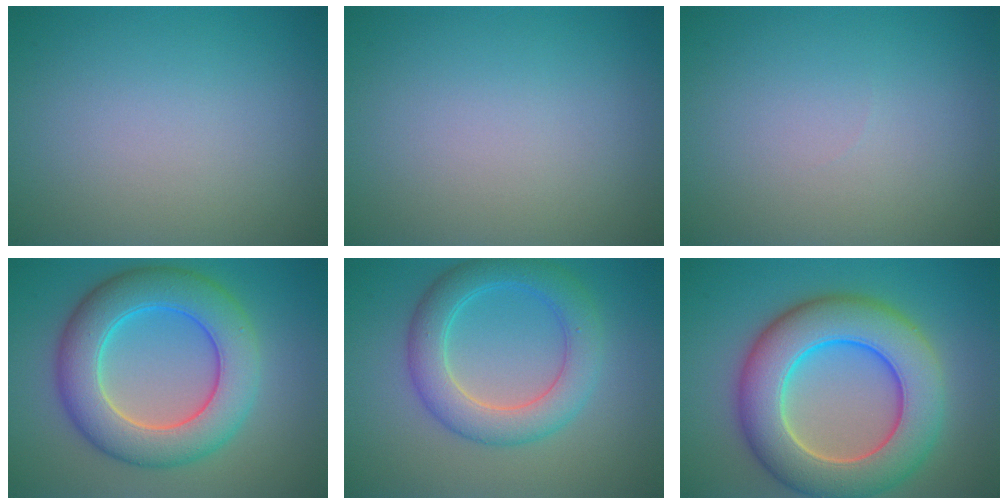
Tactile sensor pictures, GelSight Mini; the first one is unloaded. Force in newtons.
{"total": 0.0}
{"total": 0.0}
{"total": 8.5, "press": 8.5, "slide": 0.4}
{"total": 5.3, "press": 5.3, "slide": 0.2}
{"total": 10.6, "press": 10.6, "slide": 0.5}